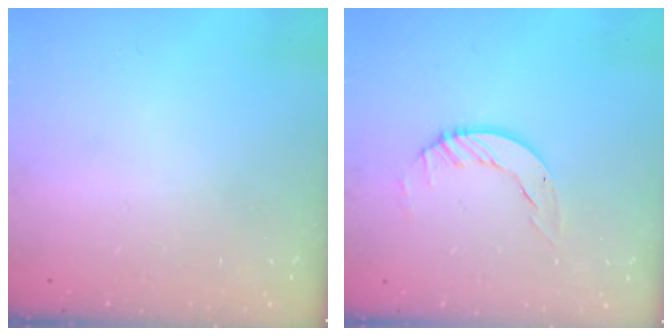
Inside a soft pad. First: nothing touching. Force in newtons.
{"total": 5.9, "press": 5.9, "slide": 0.4}